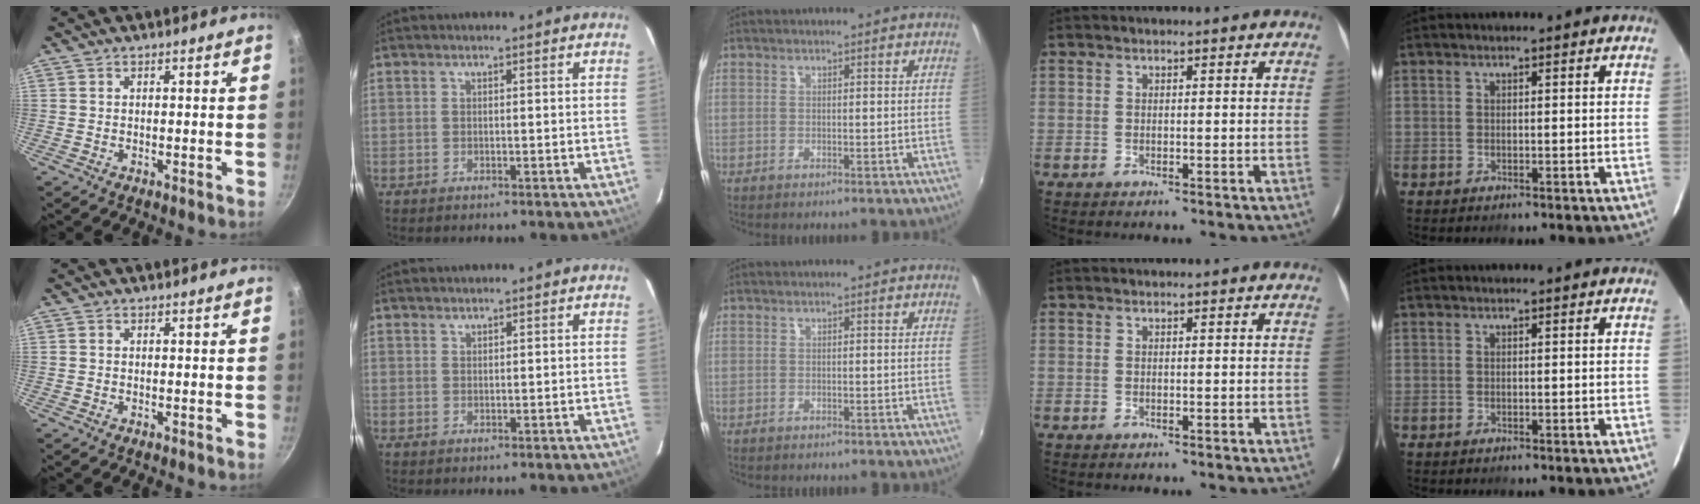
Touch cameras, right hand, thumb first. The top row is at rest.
{"index": {"total": 0.7, "force": [0.6, 0.2, 0.0], "torque": [0.000, 0.001, 0.013]}}